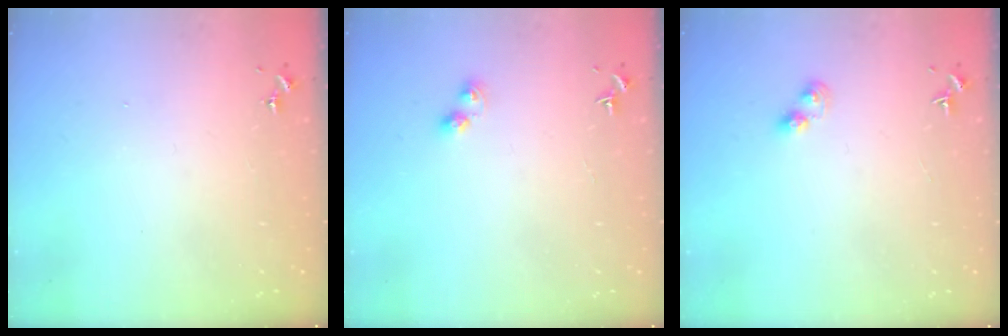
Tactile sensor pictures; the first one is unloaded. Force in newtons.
{"total": 4.5, "press": 4.5, "slide": 0.4}
{"total": 4.1, "press": 4.1, "slide": 0.6}